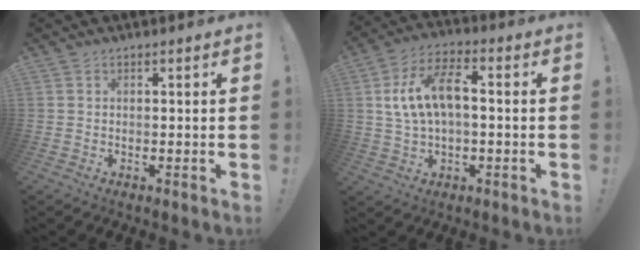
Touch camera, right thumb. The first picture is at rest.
{"total": 12.0, "force": [1.5, 6.3, 10.0], "torque": [-0.174, 0.011, 0.029]}